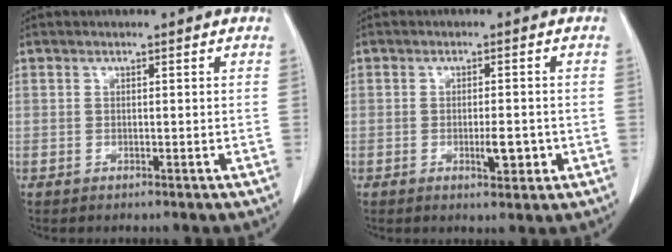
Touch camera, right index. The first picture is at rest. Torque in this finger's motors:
{"motor_torque": [-0.09, 0.06, -0.04, 0.02]}